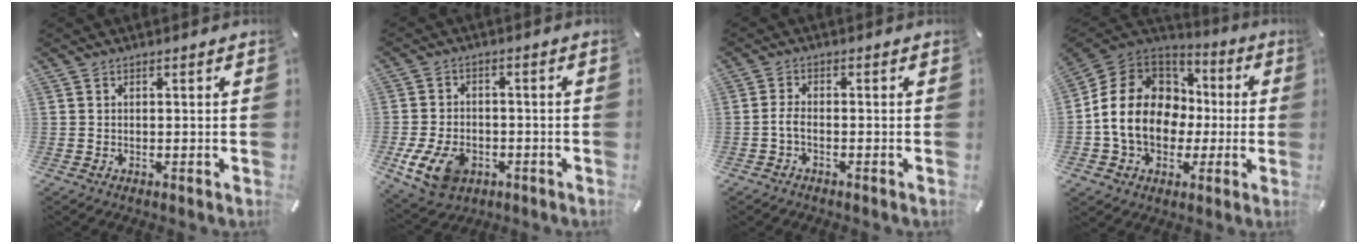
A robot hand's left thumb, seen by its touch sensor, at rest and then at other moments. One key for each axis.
{"total": 10.2, "fx": -3.8, "fy": 7.3, "fz": 6.0, "tx": -0.130, "ty": 0.011, "tz": -0.068}
{"total": 2.5, "fx": -1.2, "fy": 1.0, "fz": 2.0, "tx": -0.049, "ty": 0.001, "tz": -0.026}
{"total": 17.5, "fx": -1.9, "fy": 14.6, "fz": 9.5, "tx": -0.197, "ty": 0.018, "tz": -0.031}